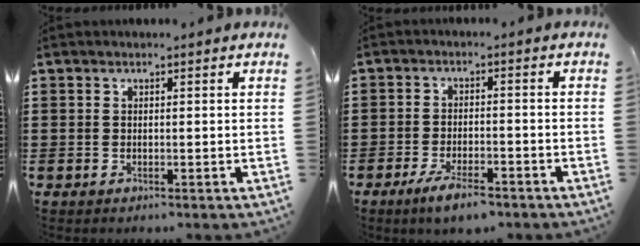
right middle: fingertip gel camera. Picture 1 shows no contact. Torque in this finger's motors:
{"motor_torque": [1.60, -0.53, -0.04, 0.01]}